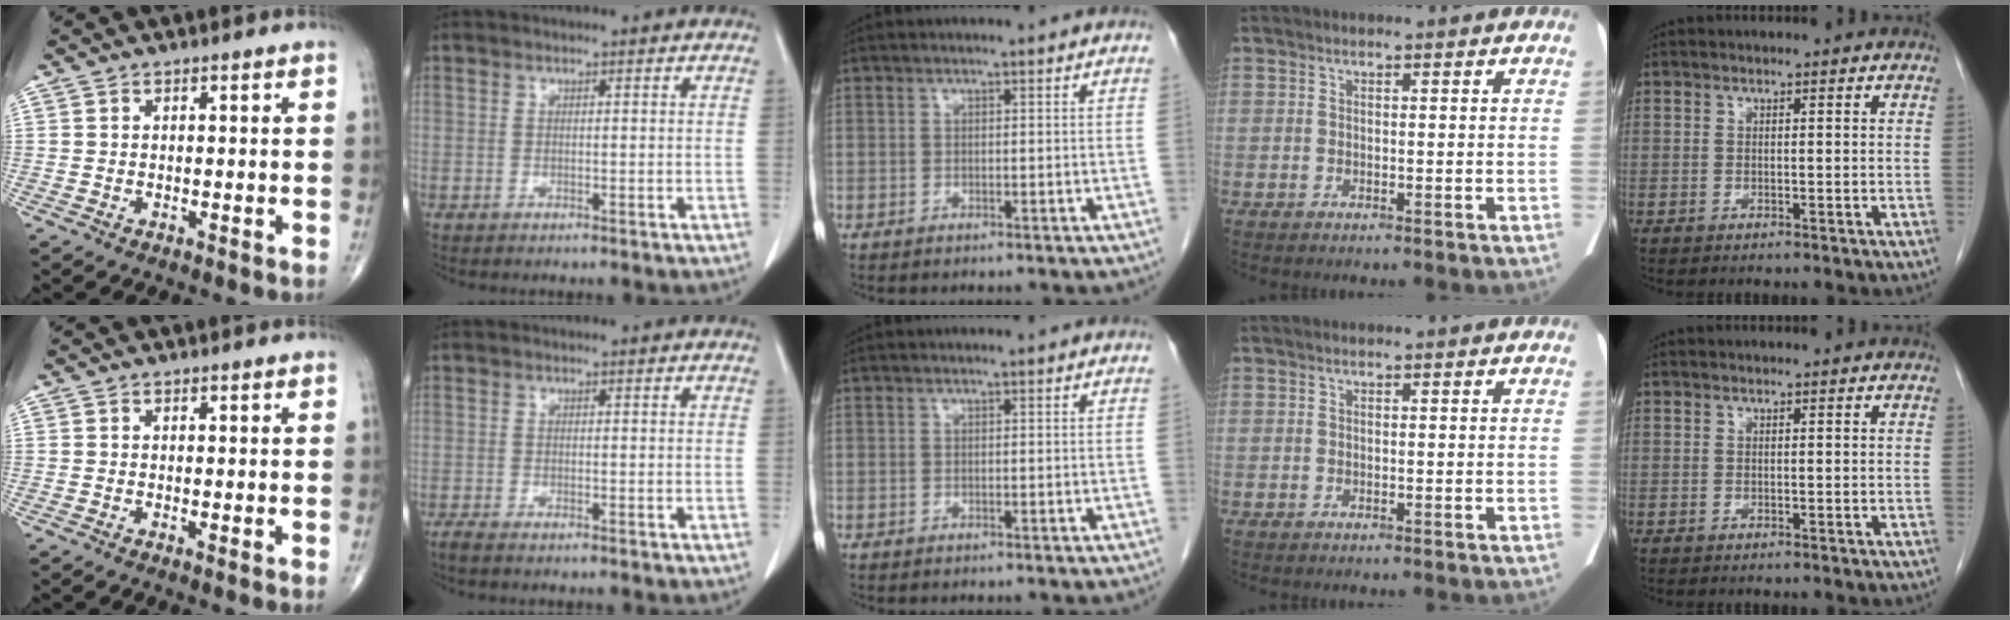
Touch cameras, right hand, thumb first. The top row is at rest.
{"thumb": {"total": 1.1, "force": [0.2, 0.2, 1.1], "torque": [-0.021, -0.005, 0.000]}, "index": {"total": 2.7, "force": [-2.2, 0.5, 1.5], "torque": [-0.026, -0.007, -0.029]}}